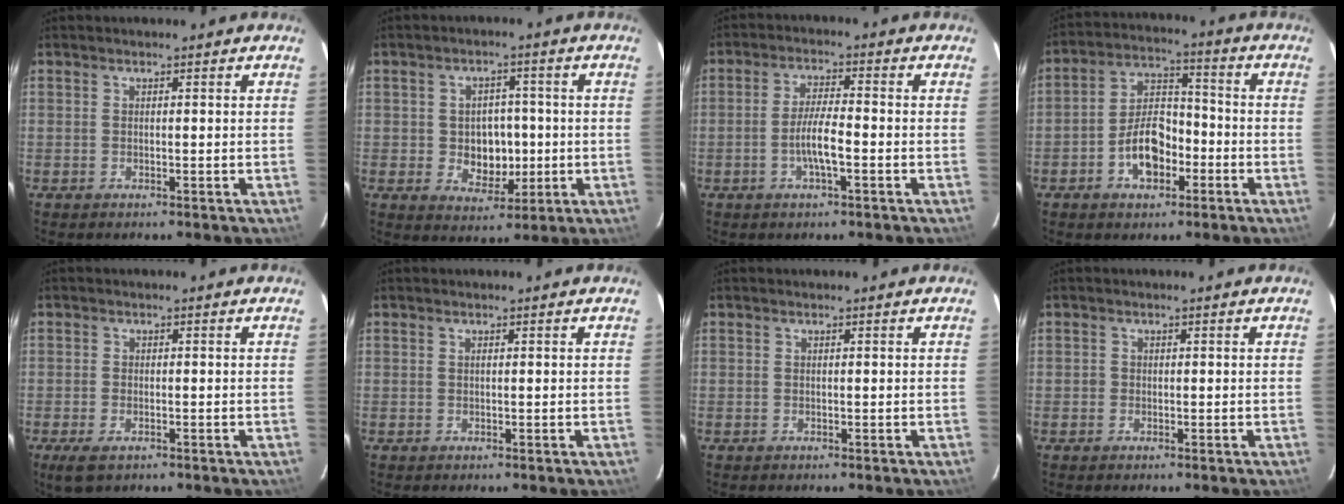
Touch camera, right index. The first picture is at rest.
{"total": 6.9, "force": [-0.7, 5.8, 3.8], "torque": [-0.074, 0.008, 0.003]}
{"total": 5.5, "force": [-1.9, 0.8, 5.0], "torque": [-0.100, 0.002, -0.037]}
{"total": 9.8, "force": [-4.1, 5.8, 6.7], "torque": [-0.126, 0.026, -0.062]}
{"total": 3.9, "force": [-2.3, 1.8, 2.6], "torque": [-0.059, -0.012, -0.043]}
{"total": 0.0}
{"total": 0.0}
{"total": 0.8, "force": [-0.3, 0.7, 0.0], "torque": [0.001, 0.001, -0.004]}